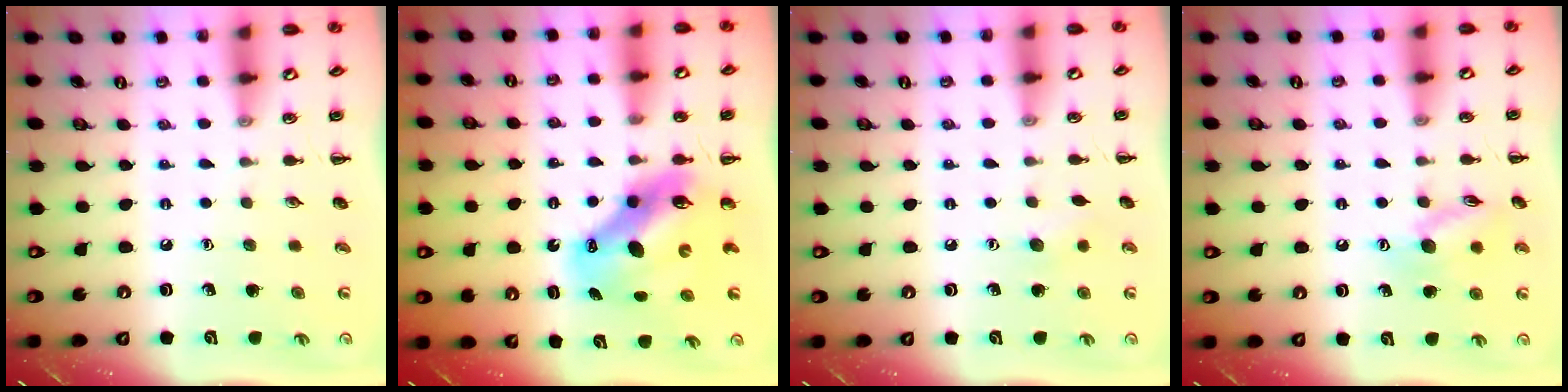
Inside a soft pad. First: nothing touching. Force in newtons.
{"total": 11.2, "press": 10.8, "slide": 3.0}
{"total": 4.4, "press": 4.3, "slide": 1.0}
{"total": 11.1, "press": 11.1, "slide": 1.0}